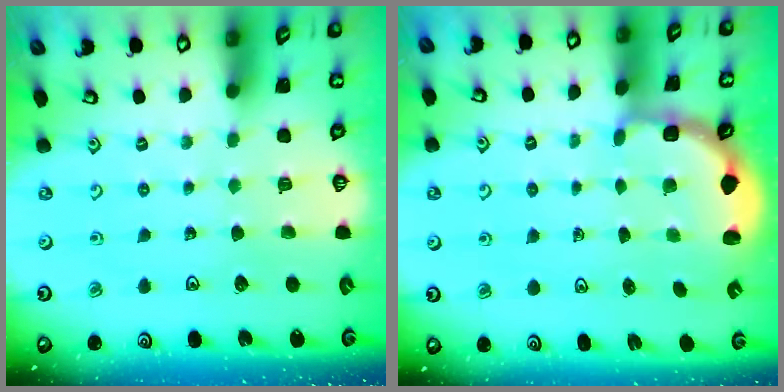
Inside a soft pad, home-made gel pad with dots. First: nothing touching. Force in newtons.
{"total": 2.8, "press": 2.5, "slide": 1.4}